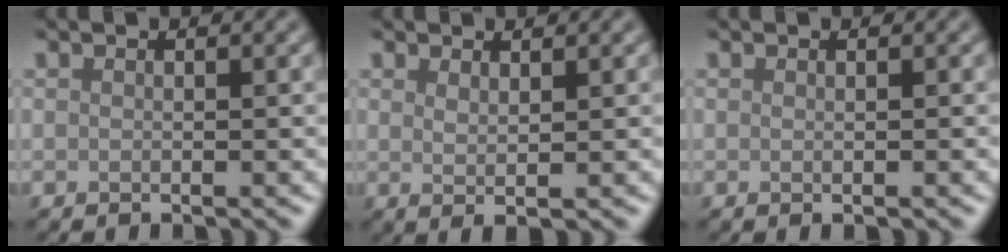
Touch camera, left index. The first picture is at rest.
{"total": 1.4, "force": [0.8, 0.4, 1.1], "torque": [-0.018, -0.005, 0.012]}
{"total": 0.6, "force": [0.0, 0.1, 0.6], "torque": [-0.007, 0.000, 0.000]}